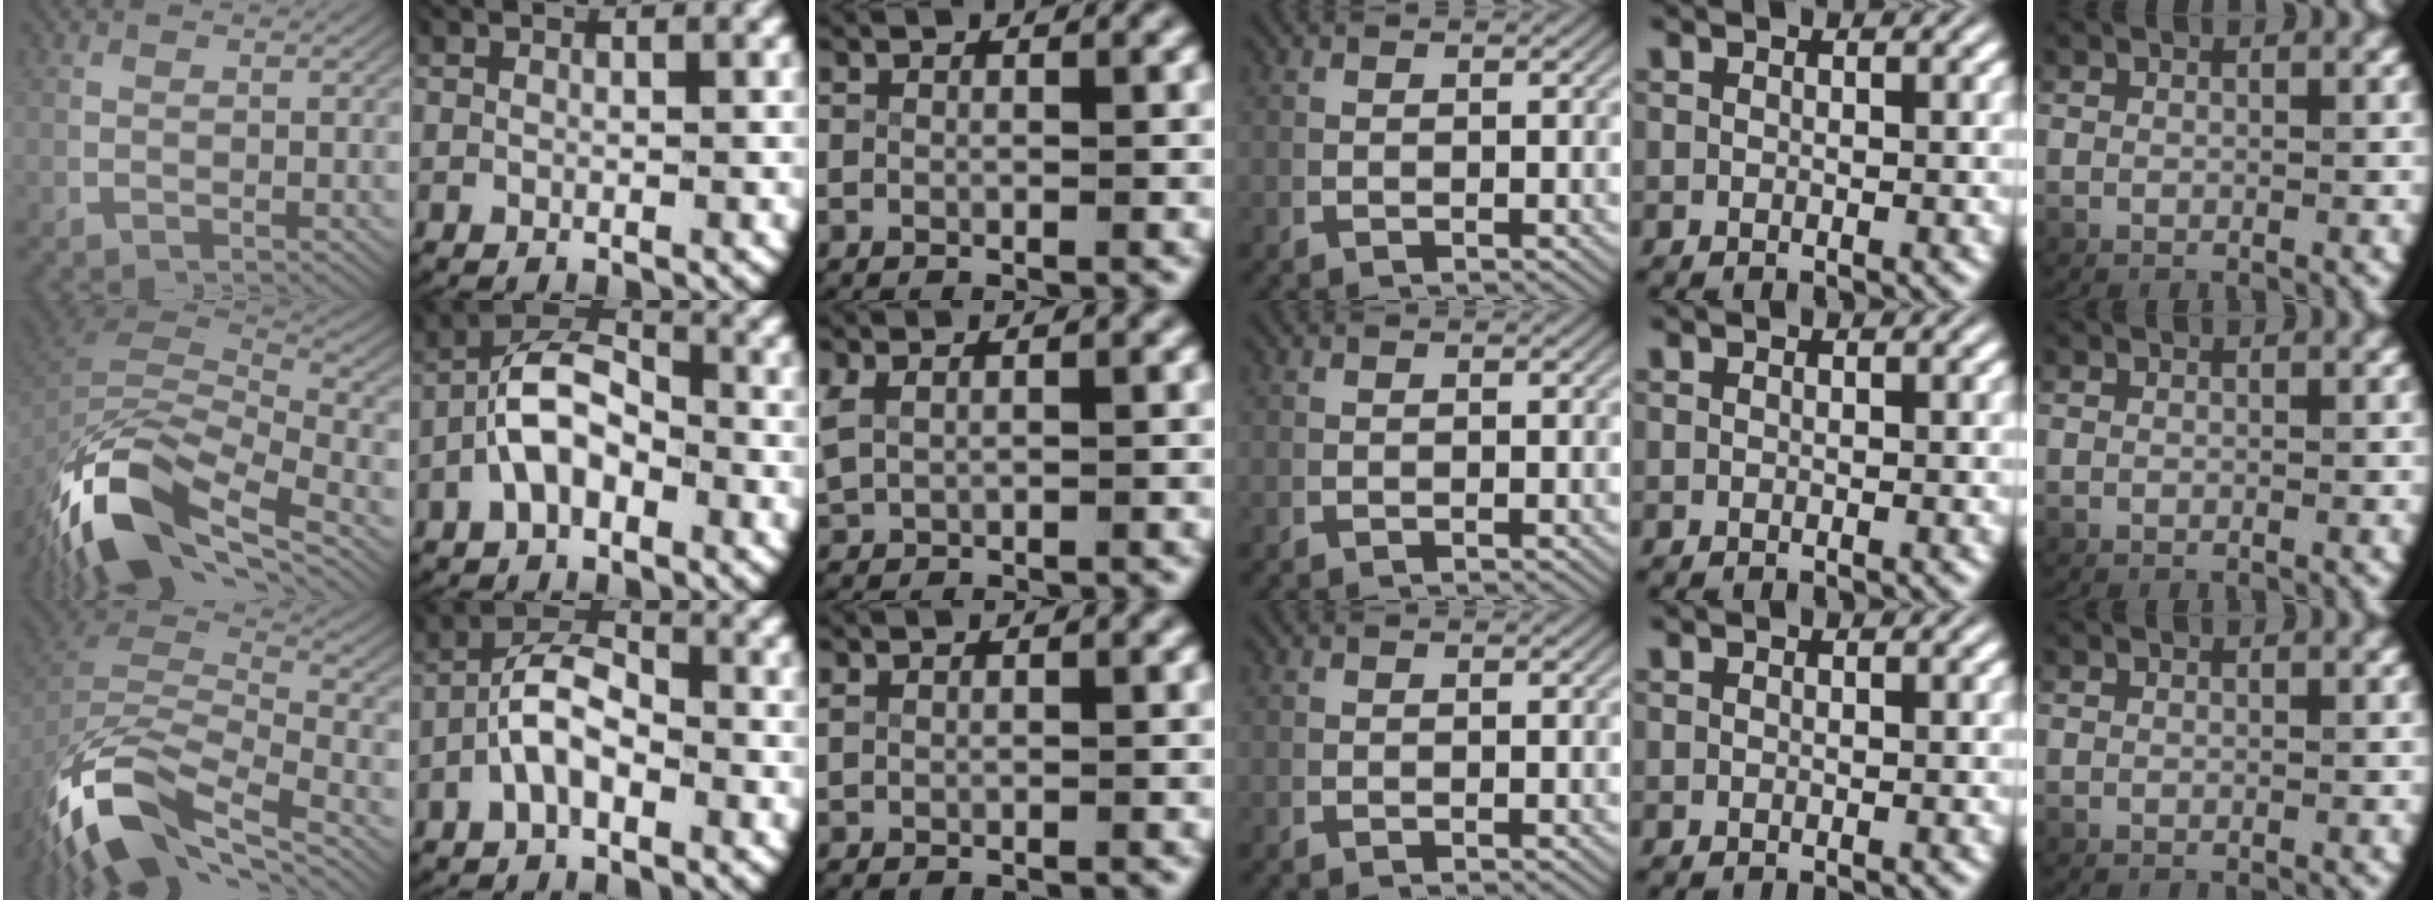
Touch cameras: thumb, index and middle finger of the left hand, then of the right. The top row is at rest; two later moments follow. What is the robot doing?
{"motion": "lift_and_place", "object": "scissors"}